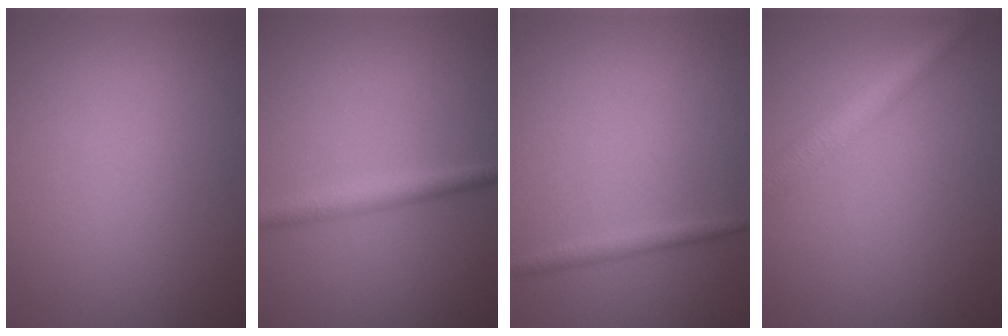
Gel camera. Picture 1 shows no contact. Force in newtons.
{"total": 2.2, "press": 2.2, "slide": 0.1}
{"total": 1.3, "press": 1.3, "slide": 0.1}
{"total": 3.6, "press": 3.6, "slide": 0.1}